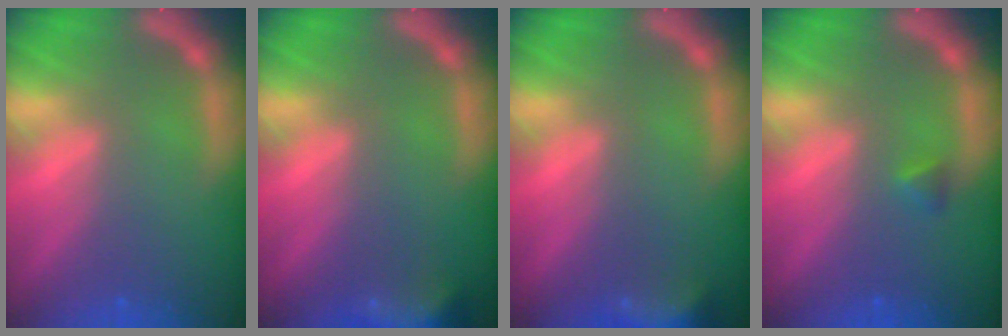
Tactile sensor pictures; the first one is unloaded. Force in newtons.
{"total": 6.5}
{"total": 5.5}
{"total": 0.9}